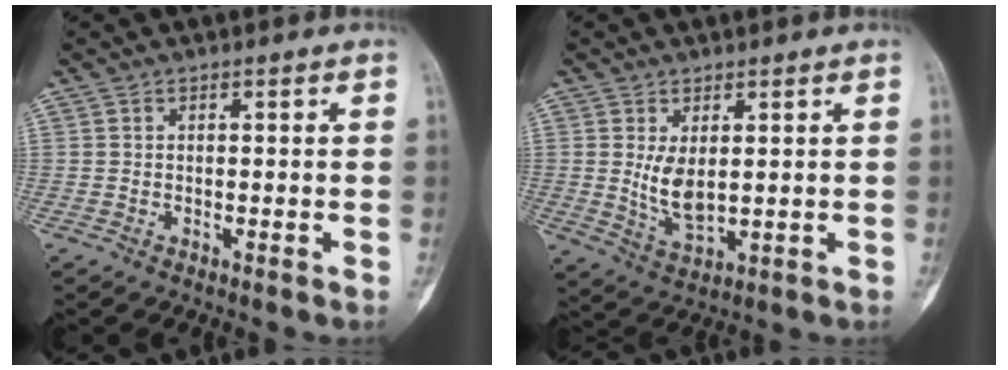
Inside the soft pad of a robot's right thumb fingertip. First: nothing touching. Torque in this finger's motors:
{"motor_torque": [1.19, 0.24, 0.30, -1.24, 0.13]}